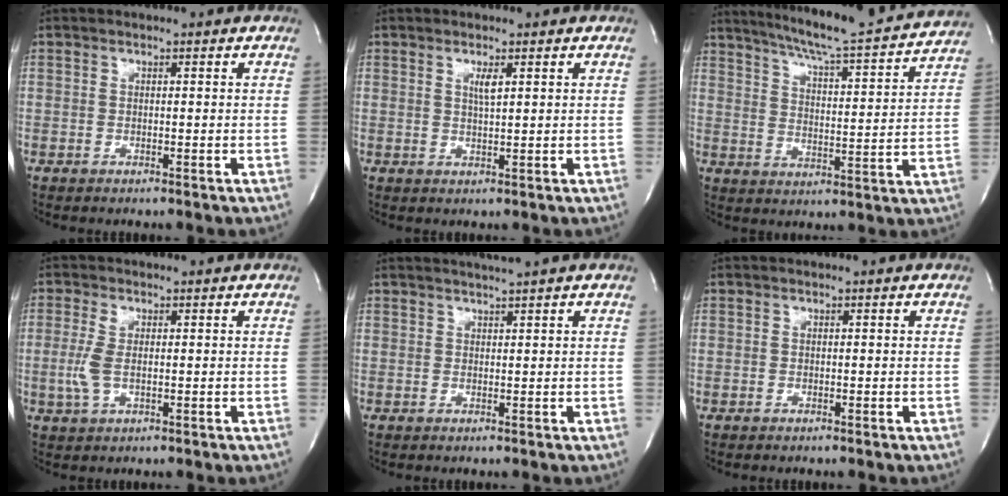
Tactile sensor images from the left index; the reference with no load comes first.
{"total": 1.7, "force": [0.6, 0.0, 1.6], "torque": [-0.038, -0.008, 0.011]}
{"total": 19.0, "force": [17.3, 0.4, 7.8], "torque": [-0.126, -0.031, 0.233]}
{"total": 3.5, "force": [0.0, 1.4, 3.3], "torque": [-0.089, -0.005, 0.004]}
{"total": 2.1, "force": [1.8, -0.9, 0.7], "torque": [-0.008, -0.003, 0.034]}
{"total": 0.0}